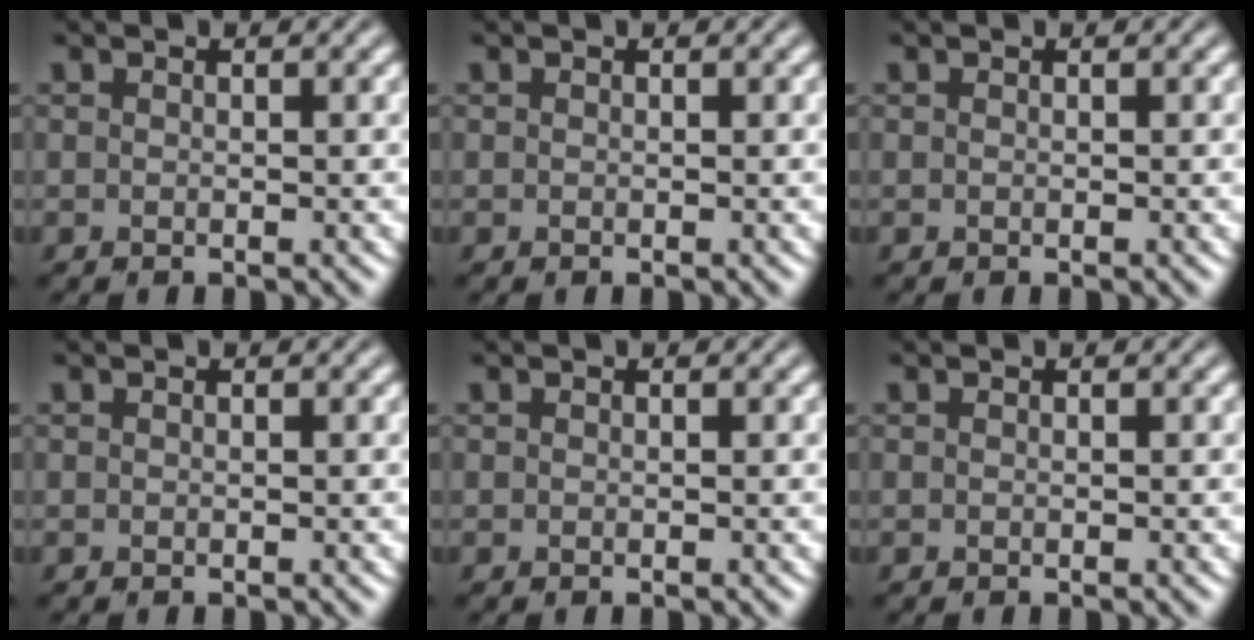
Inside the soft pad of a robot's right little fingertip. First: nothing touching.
{"total": 0.0}
{"total": 0.0}
{"total": 0.0}
{"total": 0.0}
{"total": 0.0}